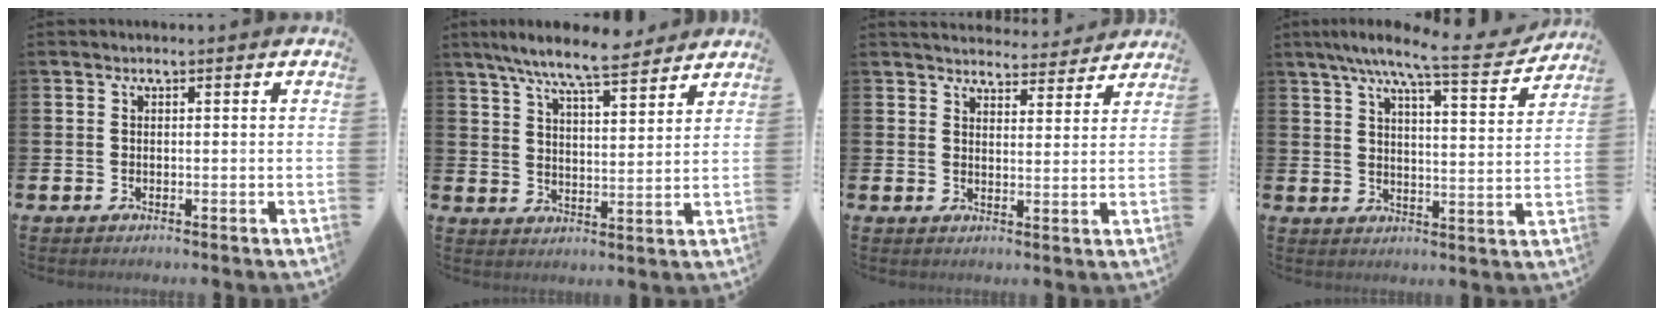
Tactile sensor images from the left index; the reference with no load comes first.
{"total": 8.5, "force": [7.7, 0.8, 3.5], "torque": [-0.087, -0.038, 0.136]}
{"total": 4.4, "force": [4.3, 0.7, 0.1], "torque": [-0.005, -0.031, 0.075]}
{"total": 8.8, "force": [7.5, 0.7, 4.6], "torque": [-0.095, -0.044, 0.123]}